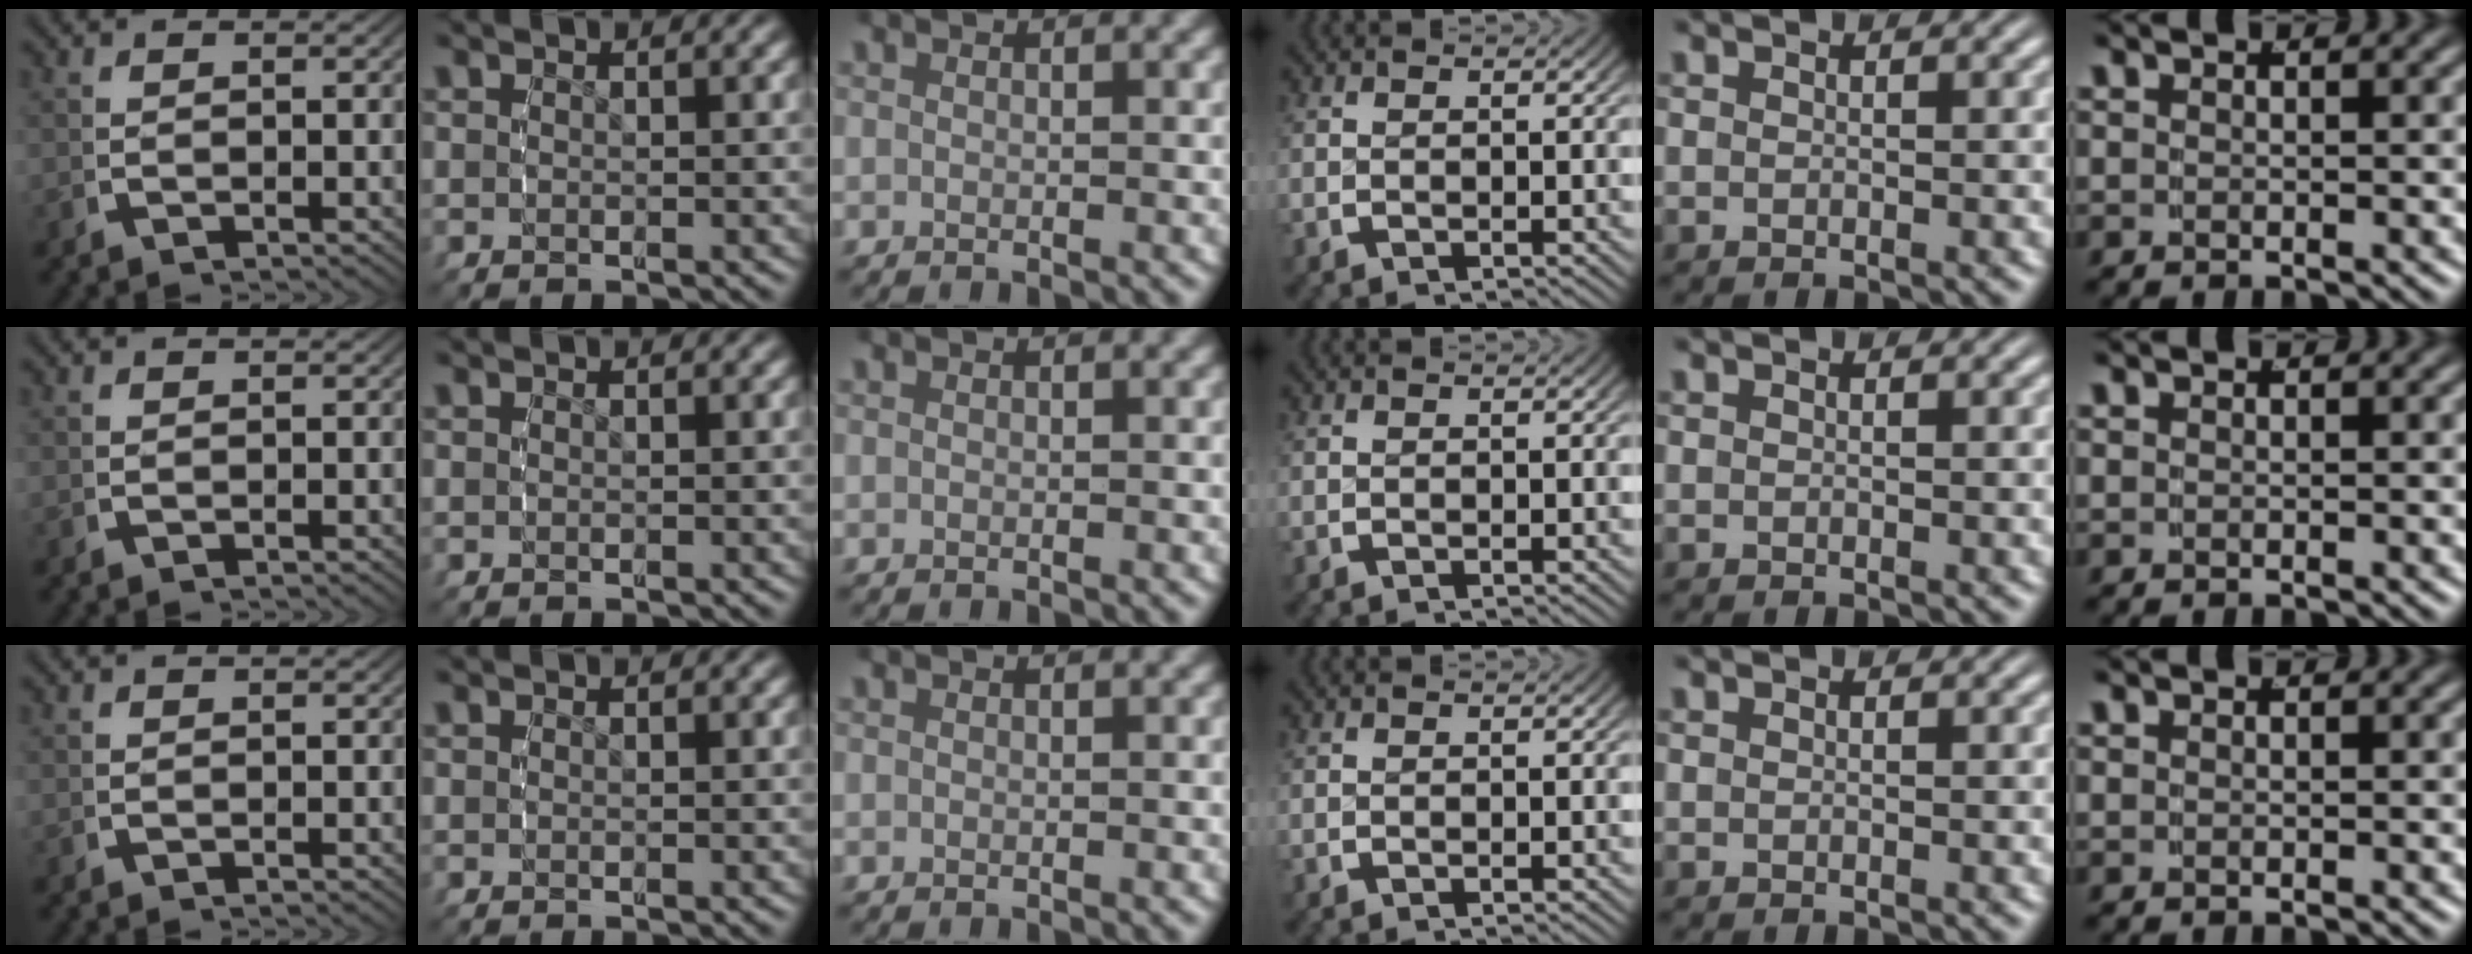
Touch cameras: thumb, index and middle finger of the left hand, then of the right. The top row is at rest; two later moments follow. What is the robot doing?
{"motion": "reach", "object": "shorts"}